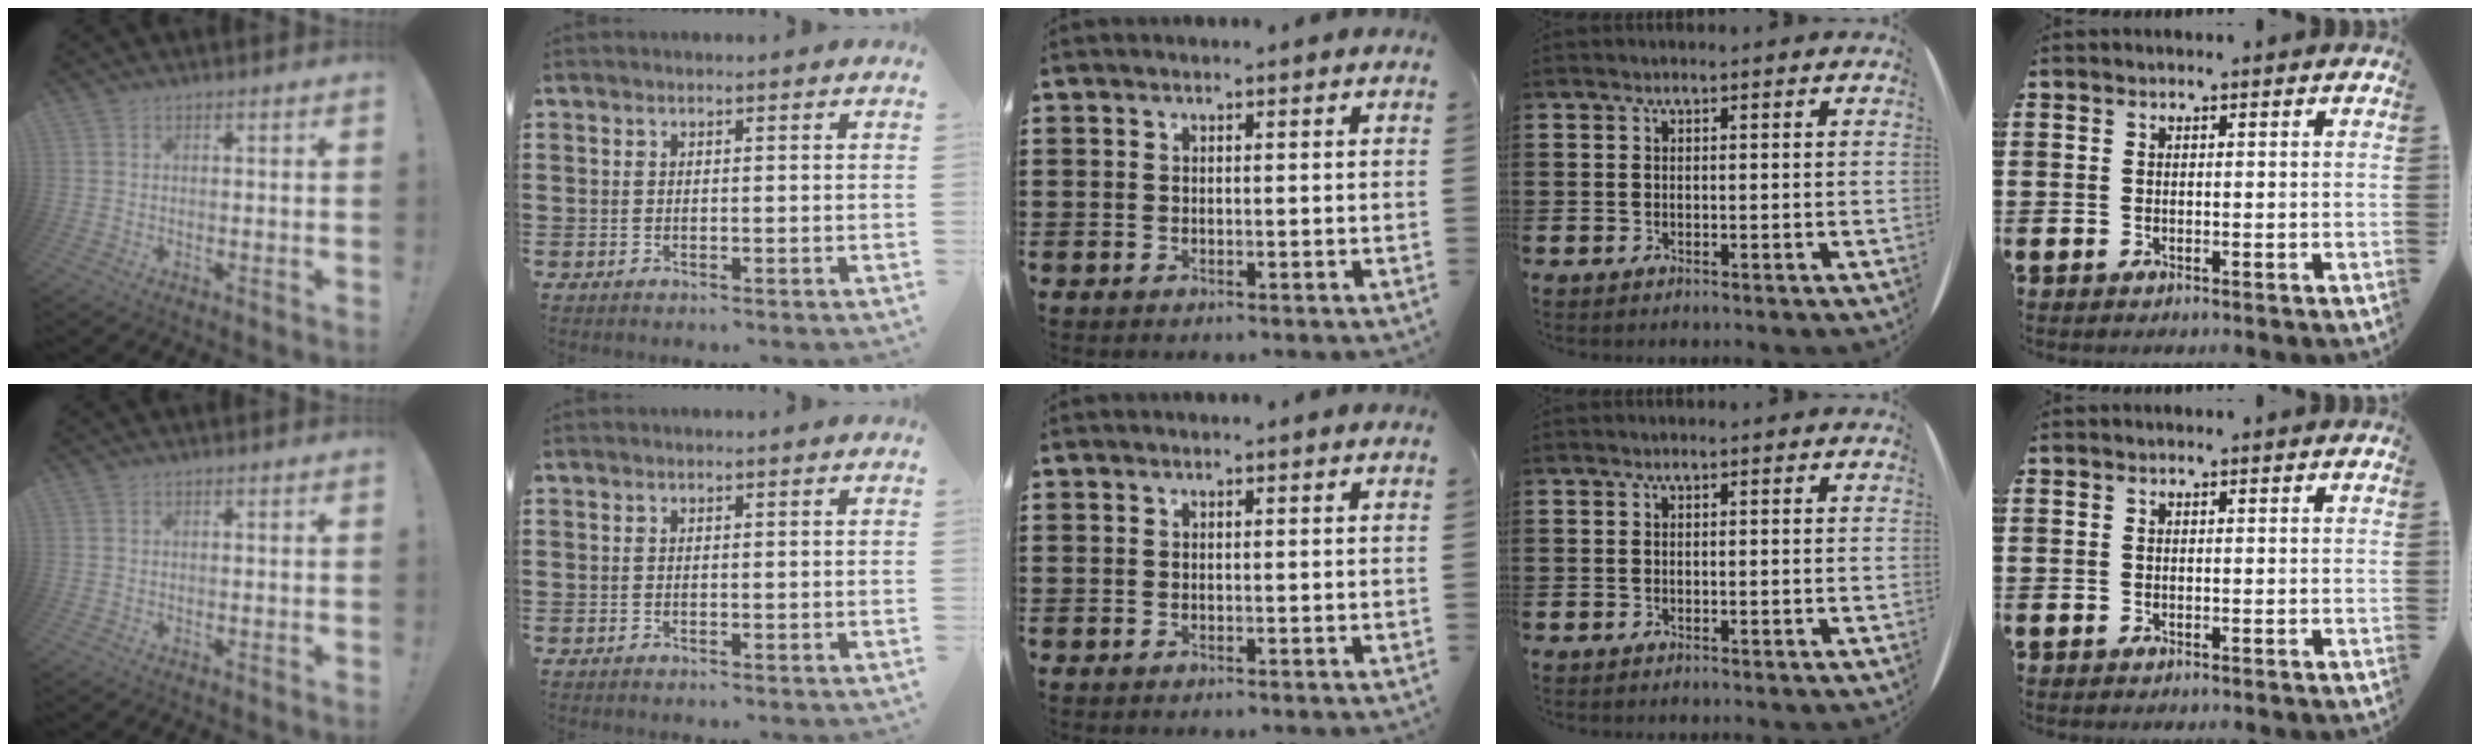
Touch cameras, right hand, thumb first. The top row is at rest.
{}